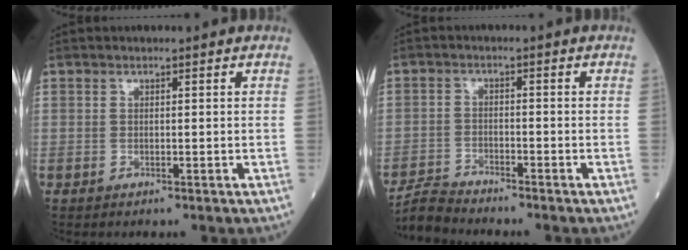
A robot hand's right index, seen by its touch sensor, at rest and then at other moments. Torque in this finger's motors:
{"motor_torque": [-0.23, -0.12, -0.49, -0.21]}